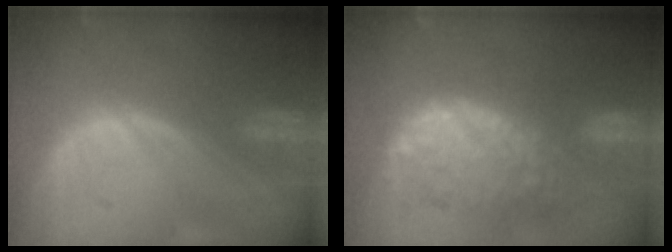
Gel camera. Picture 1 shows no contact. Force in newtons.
{"total": 11.0, "press": 10.1, "slide": 4.3}